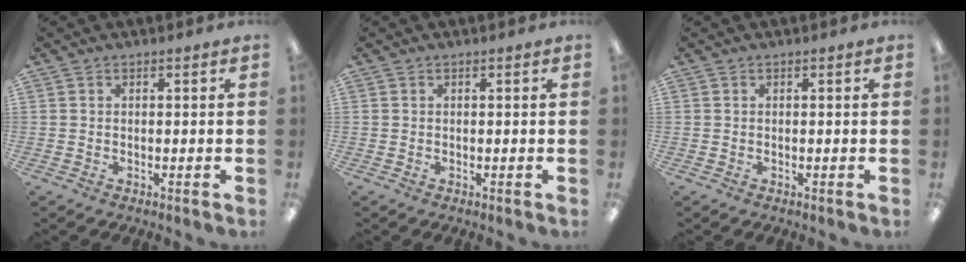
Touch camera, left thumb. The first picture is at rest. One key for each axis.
{"total": 0.0}
{"total": 0.0}